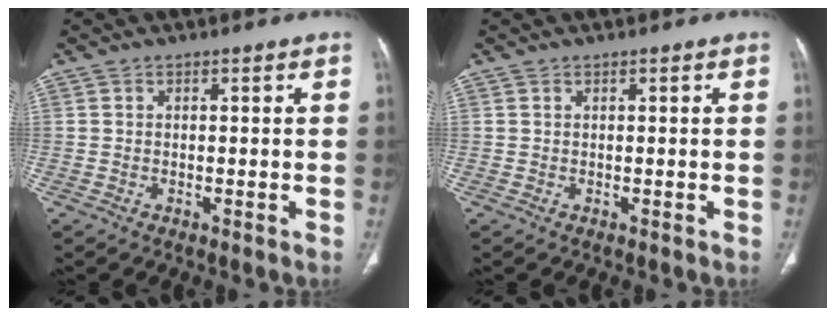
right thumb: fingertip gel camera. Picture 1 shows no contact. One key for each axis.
{"total": 0.0}